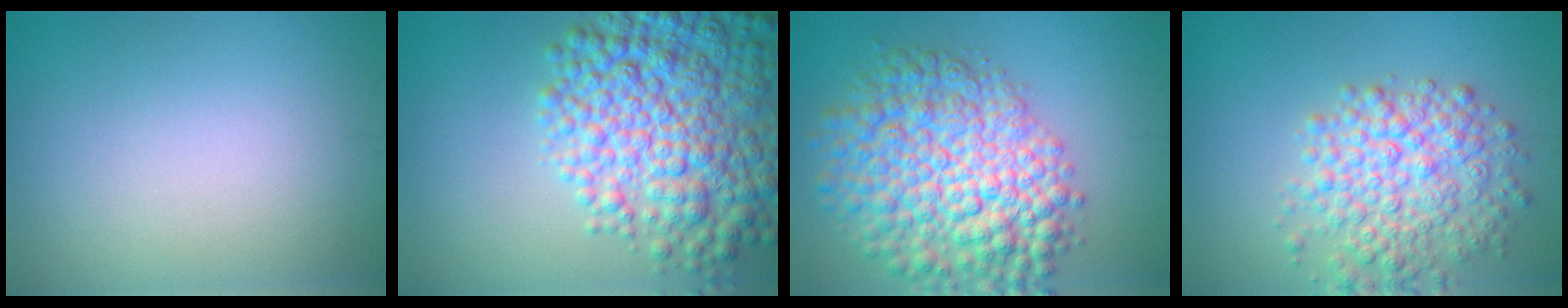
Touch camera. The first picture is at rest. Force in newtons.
{"total": 9.6, "press": 9.6, "slide": 0.3}
{"total": 10.1, "press": 10.1, "slide": 0.3}
{"total": 6.1, "press": 6.1, "slide": 0.2}